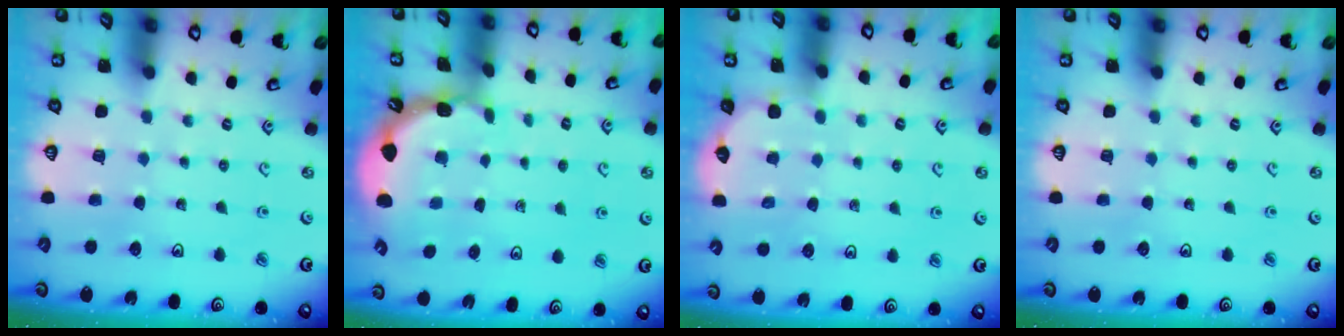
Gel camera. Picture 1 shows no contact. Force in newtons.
{"total": 1.6, "press": 1.6, "slide": 0.3}
{"total": 3.2, "press": 3.2, "slide": 0.3}
{"total": 0.0}